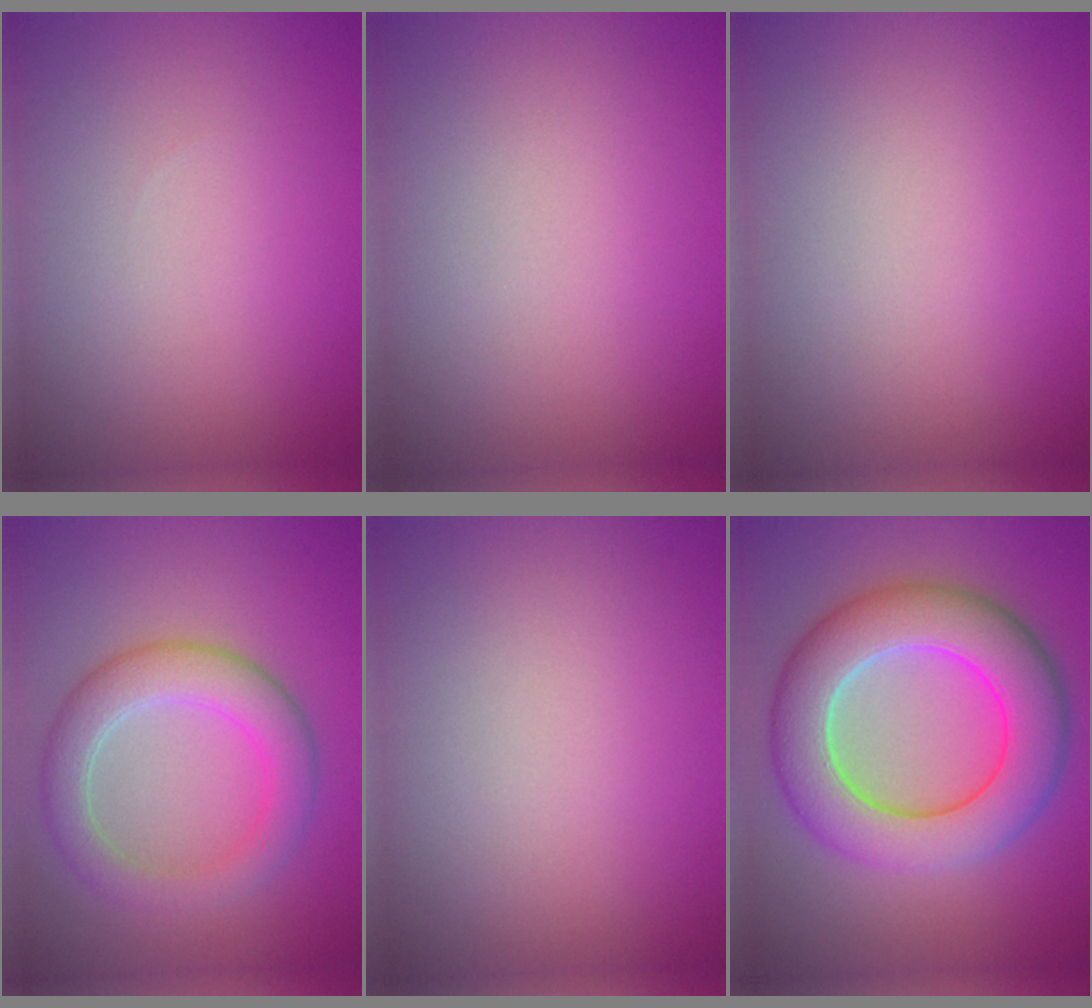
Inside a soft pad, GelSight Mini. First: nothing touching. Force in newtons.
{"total": 0.0}
{"total": 0.0}
{"total": 4.8, "press": 4.8, "slide": 0.3}
{"total": 0.0}
{"total": 9.7, "press": 9.7, "slide": 0.1}